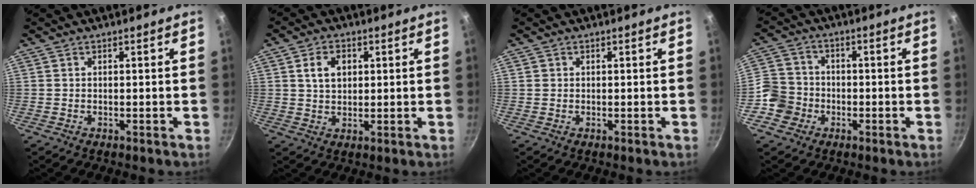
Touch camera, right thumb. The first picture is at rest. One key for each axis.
{"total": 5.3, "fx": 1.5, "fy": 3.8, "fz": 3.3, "tx": -0.040, "ty": 0.001, "tz": 0.026}
{"total": 0.6, "fx": 0.2, "fy": 0.6, "fz": 0.1, "tx": 0.003, "ty": 0.003, "tz": 0.001}
{"total": 7.4, "fx": -2.8, "fy": 6.6, "fz": 1.8, "tx": -0.003, "ty": 0.031, "tz": -0.065}